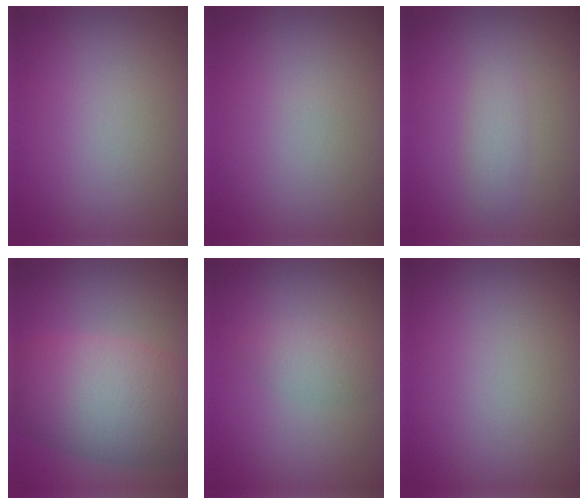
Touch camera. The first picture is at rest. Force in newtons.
{"total": 0.0}
{"total": 1.4, "press": 1.4, "slide": 0.1}
{"total": 9.9, "press": 9.9, "slide": 0.1}
{"total": 1.9, "press": 1.9, "slide": 0.1}
{"total": 0.0}